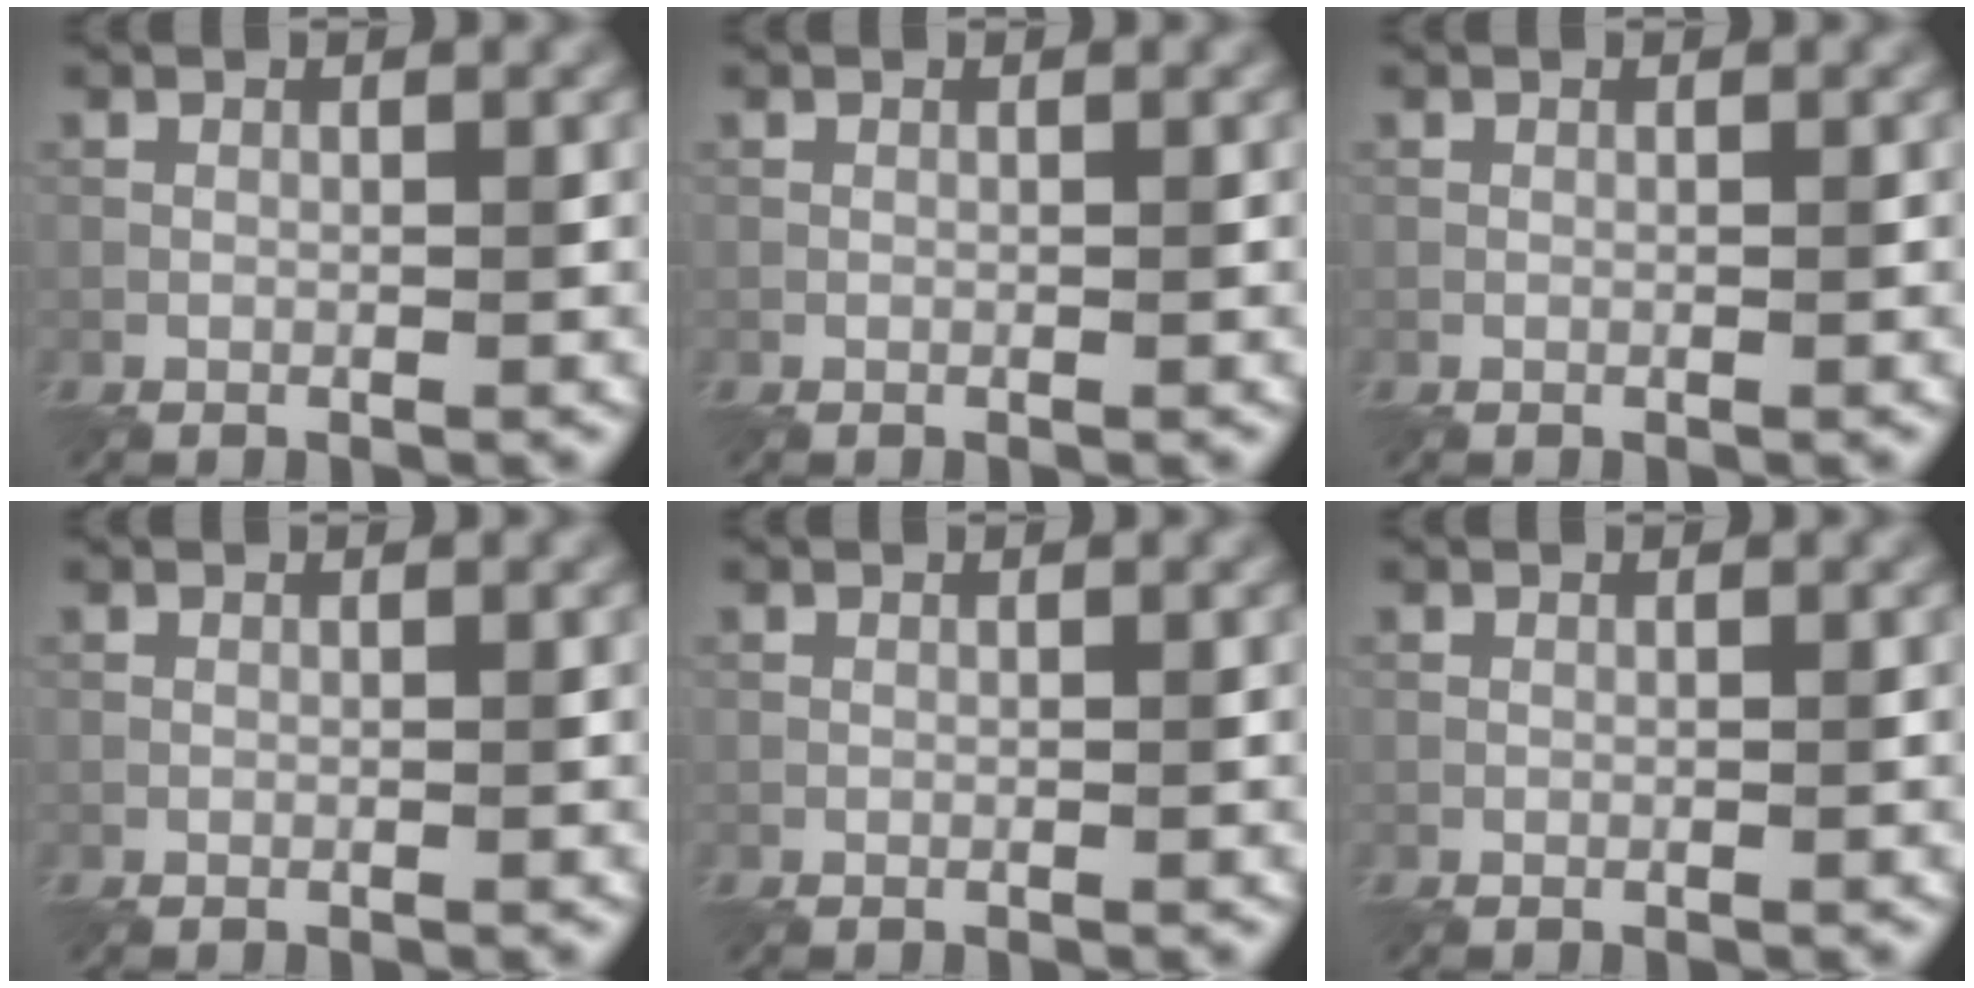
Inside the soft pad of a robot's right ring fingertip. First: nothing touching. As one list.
[{"total": 0.0}, {"total": 0.0}, {"total": 0.0}, {"total": 0.0}, {"total": 0.0}]